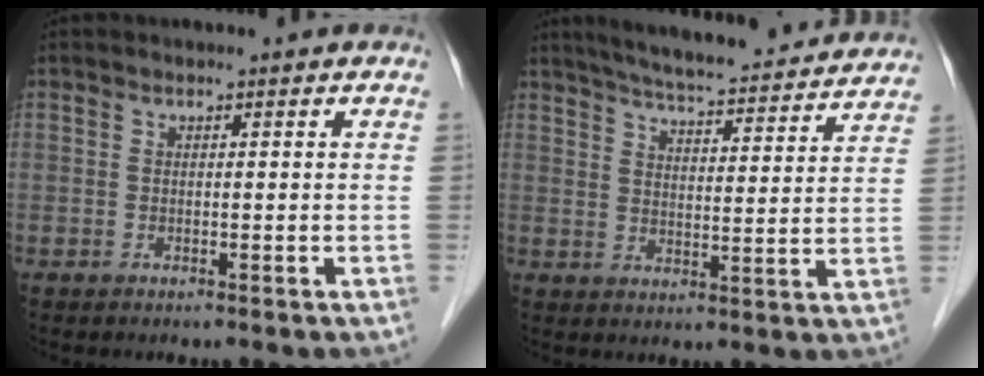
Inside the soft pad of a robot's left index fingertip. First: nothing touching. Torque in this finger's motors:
{"motor_torque": [0.19, -0.10, 0.13, 0.08]}